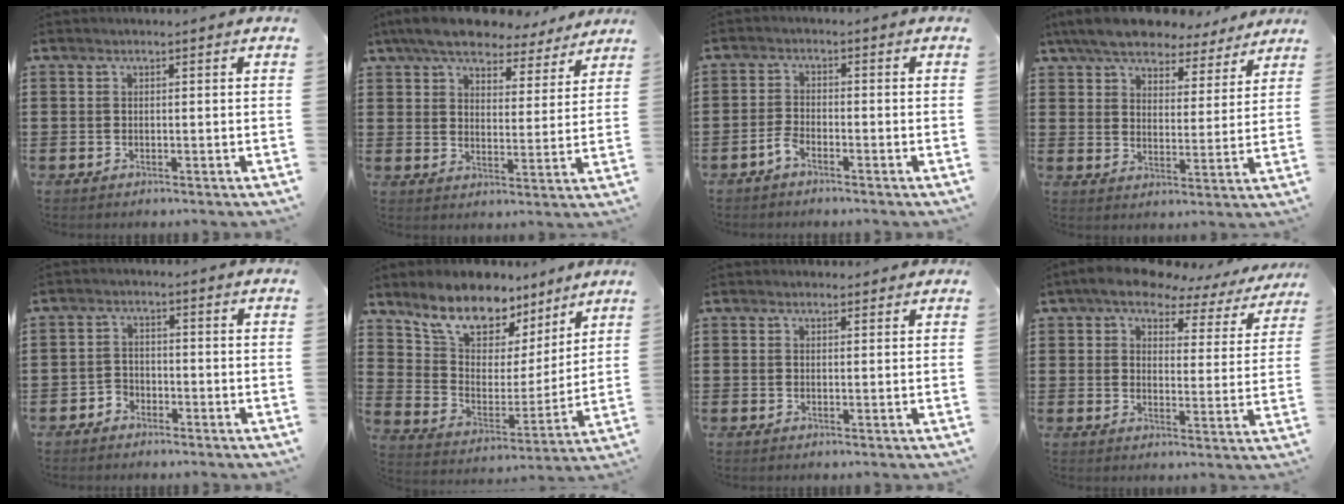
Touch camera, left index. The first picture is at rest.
{"total": 7.8, "force": [7.0, 2.0, 2.8], "torque": [-0.076, -0.023, 0.127]}
{"total": 2.2, "force": [-1.7, 0.7, 1.3], "torque": [-0.034, 0.003, -0.035]}
{"total": 7.6, "force": [7.0, 1.9, 2.3], "torque": [-0.076, -0.026, 0.129]}
{"total": 2.2, "force": [-1.9, 1.2, 0.1], "torque": [-0.010, 0.002, -0.042]}
{"total": 9.8, "force": [8.2, 4.4, 3.0], "torque": [-0.093, -0.055, 0.149]}
{"total": 1.2, "force": [1.1, 0.4, 0.2], "torque": [0.002, 0.000, 0.019]}
{"total": 6.0, "force": [5.1, 2.2, 2.1], "torque": [-0.063, -0.022, 0.086]}